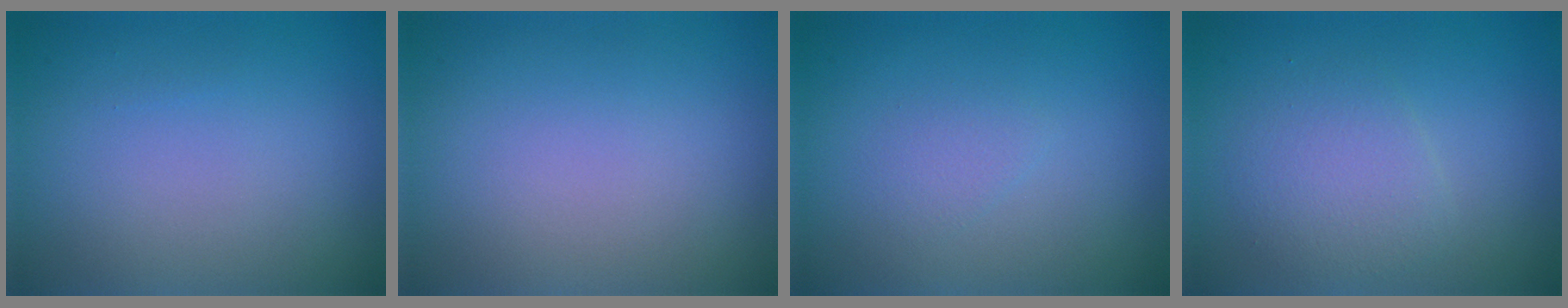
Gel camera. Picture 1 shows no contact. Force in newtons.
{"total": 0.0}
{"total": 1.0, "press": 1.0, "slide": 0.0}
{"total": 3.0, "press": 3.0, "slide": 0.1}